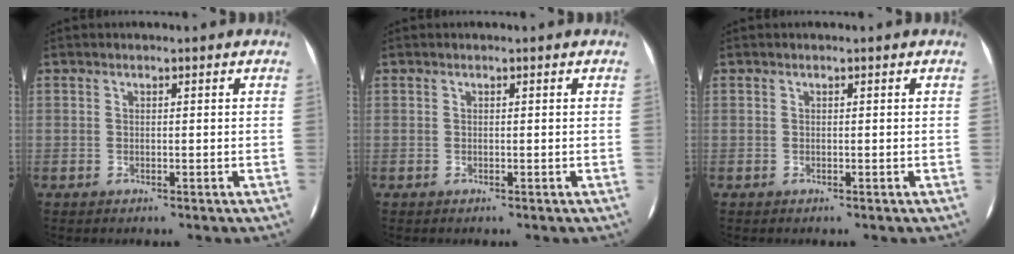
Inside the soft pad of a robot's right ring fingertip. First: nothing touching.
{"total": 0.0}
{"total": 0.0}